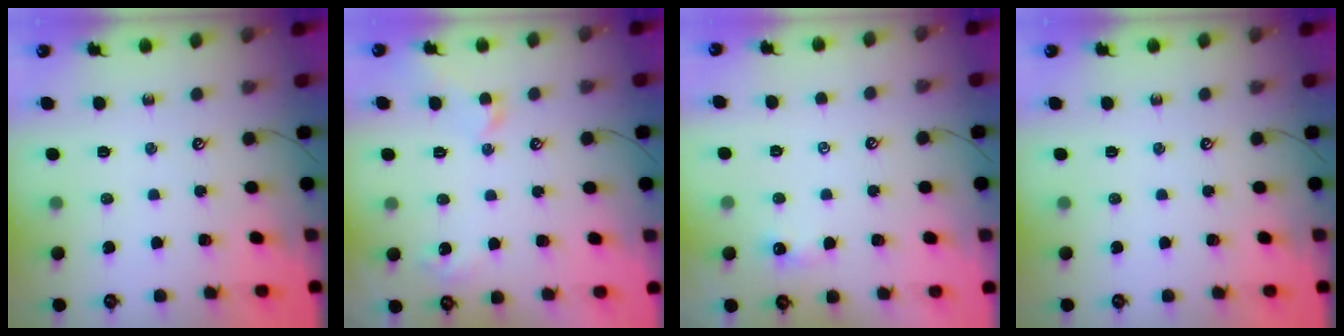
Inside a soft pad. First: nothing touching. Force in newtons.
{"total": 2.7, "press": 2.6, "slide": 0.6}
{"total": 1.9, "press": 1.9, "slide": 0.4}
{"total": 0.0}